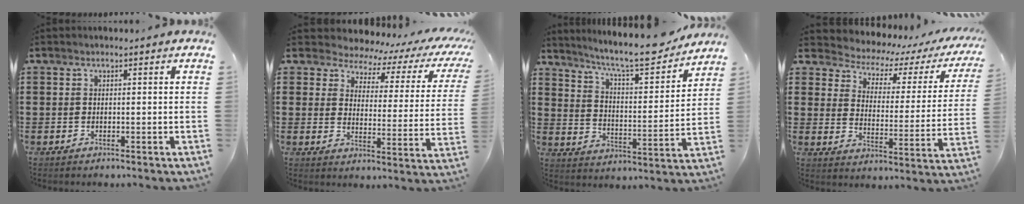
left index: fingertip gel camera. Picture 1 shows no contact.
{"total": 4.0, "force": [3.4, 1.7, 1.1], "torque": [-0.040, -0.026, 0.050]}
{"total": 9.9, "force": [8.8, 0.7, 4.4], "torque": [-0.094, -0.060, 0.144]}
{"total": 3.1, "force": [2.5, 1.6, 0.9], "torque": [-0.040, -0.025, 0.032]}